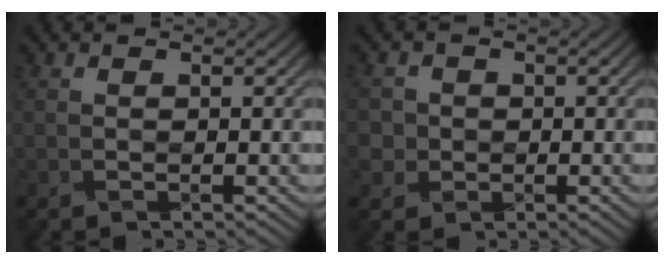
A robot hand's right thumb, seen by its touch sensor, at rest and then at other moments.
{"total": 2.8, "force": [0.0, 2.8, 0.0], "torque": [-0.001, 0.005, -0.009]}